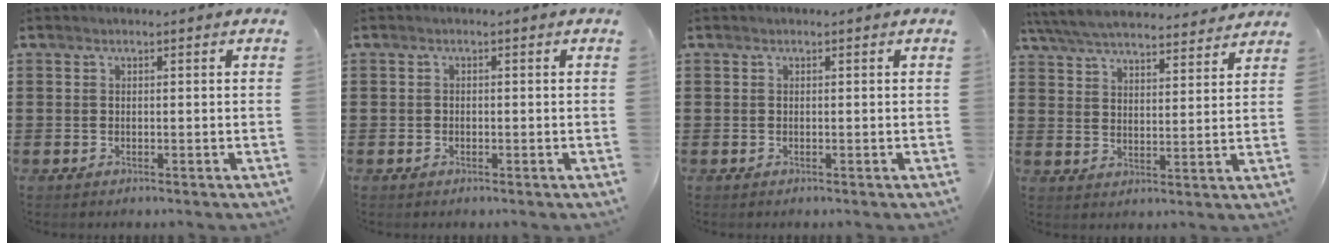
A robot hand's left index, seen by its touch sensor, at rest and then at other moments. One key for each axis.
{"total": 0.5, "fx": -0.2, "fy": 0.4, "fz": 0.1, "tx": -0.005, "ty": 0.001, "tz": -0.005}
{"total": 0.0}
{"total": 6.1, "fx": 5.8, "fy": 0.8, "fz": 1.5, "tx": -0.054, "ty": -0.028, "tz": 0.103}